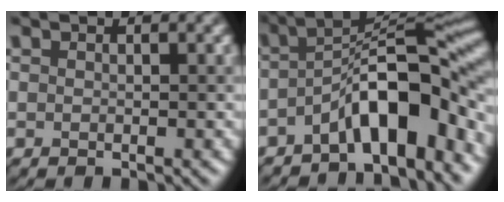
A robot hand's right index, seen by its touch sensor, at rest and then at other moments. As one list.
[{"total": 9.2, "force": [-3.9, 3.3, 7.6], "torque": [-0.097, 0.015, -0.077]}]